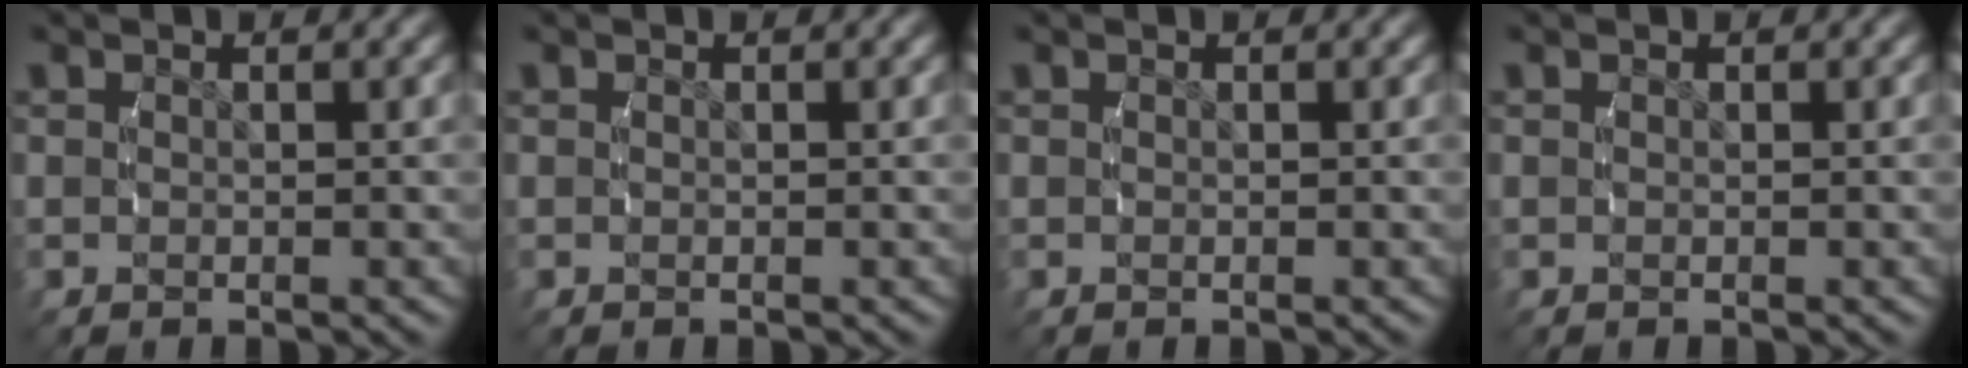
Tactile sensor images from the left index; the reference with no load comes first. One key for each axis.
{"total": 0.0}
{"total": 0.0}
{"total": 0.0}